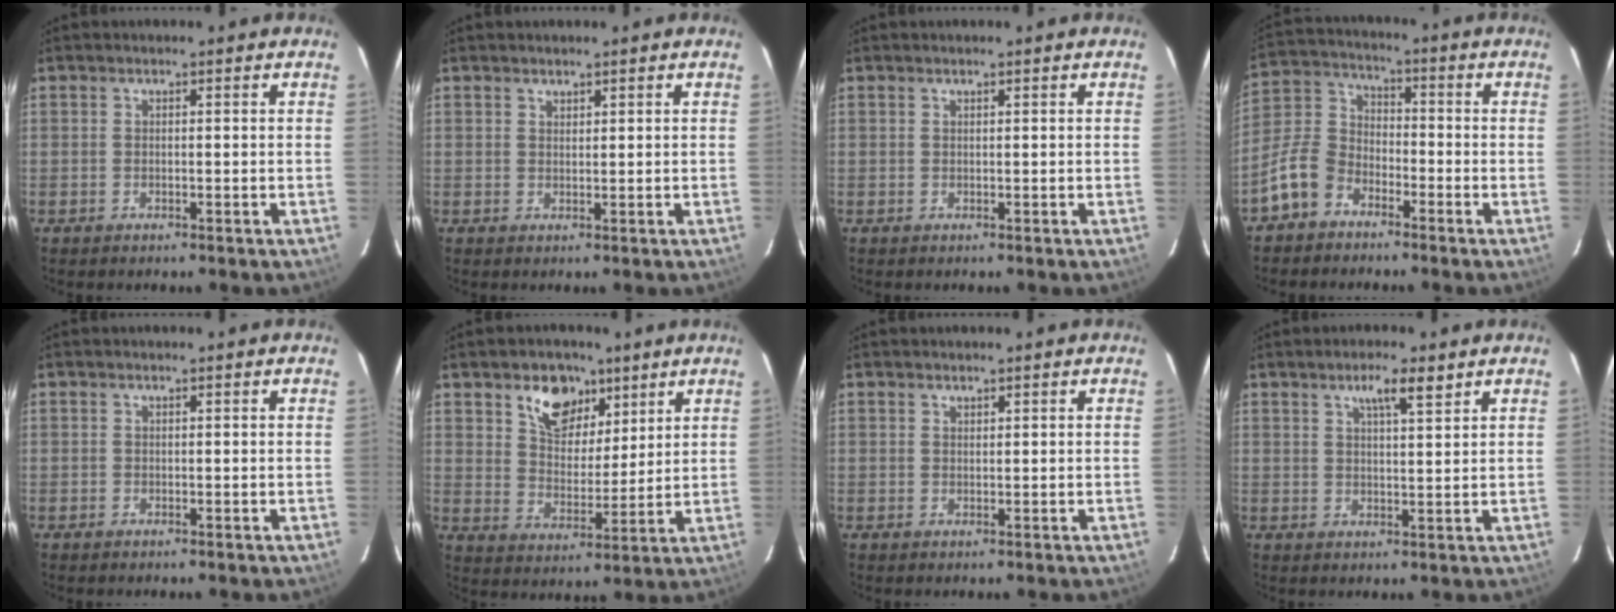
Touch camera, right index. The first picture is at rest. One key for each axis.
{"total": 0.8, "fx": 0.7, "fy": 0.4, "fz": 0.1, "tx": -0.002, "ty": 0.002, "tz": 0.014}
{"total": 0.0}
{"total": 9.7, "fx": -6.3, "fy": 6.3, "fz": 3.9, "tx": -0.097, "ty": 0.033, "tz": -0.129}
{"total": 0.0}
{"total": 10.4, "fx": 6.2, "fy": 6.5, "fz": 5.2, "tx": -0.085, "ty": 0.006, "tz": 0.111}
{"total": 0.7, "fx": 0.6, "fy": 0.3, "fz": 0.1, "tx": -0.001, "ty": 0.001, "tz": 0.011}
{"total": 4.7, "fx": 3.0, "fy": 0.8, "fz": 3.5, "tx": -0.058, "ty": 0.003, "tz": 0.050}